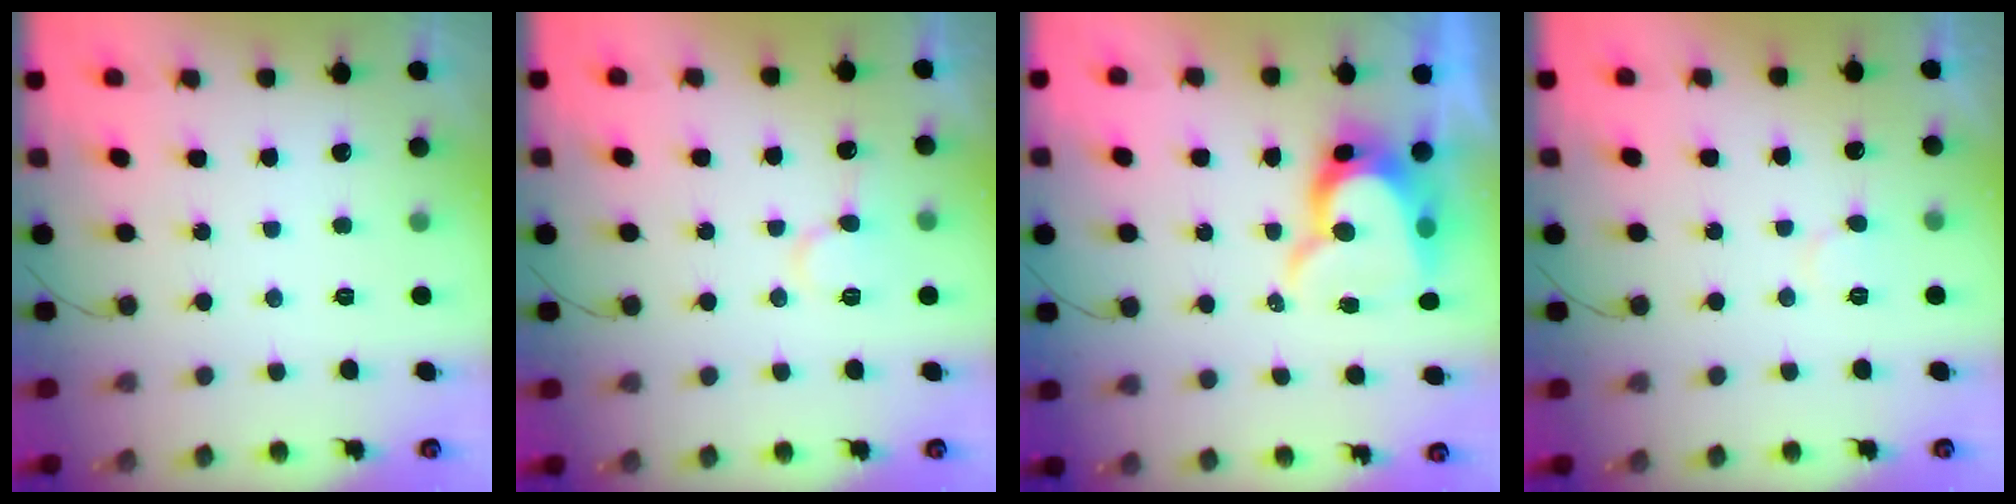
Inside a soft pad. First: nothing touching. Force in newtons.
{"total": 8.5, "press": 8.5, "slide": 1.1}
{"total": 12.5, "press": 12.5, "slide": 1.1}
{"total": 6.1, "press": 6.1, "slide": 0.4}